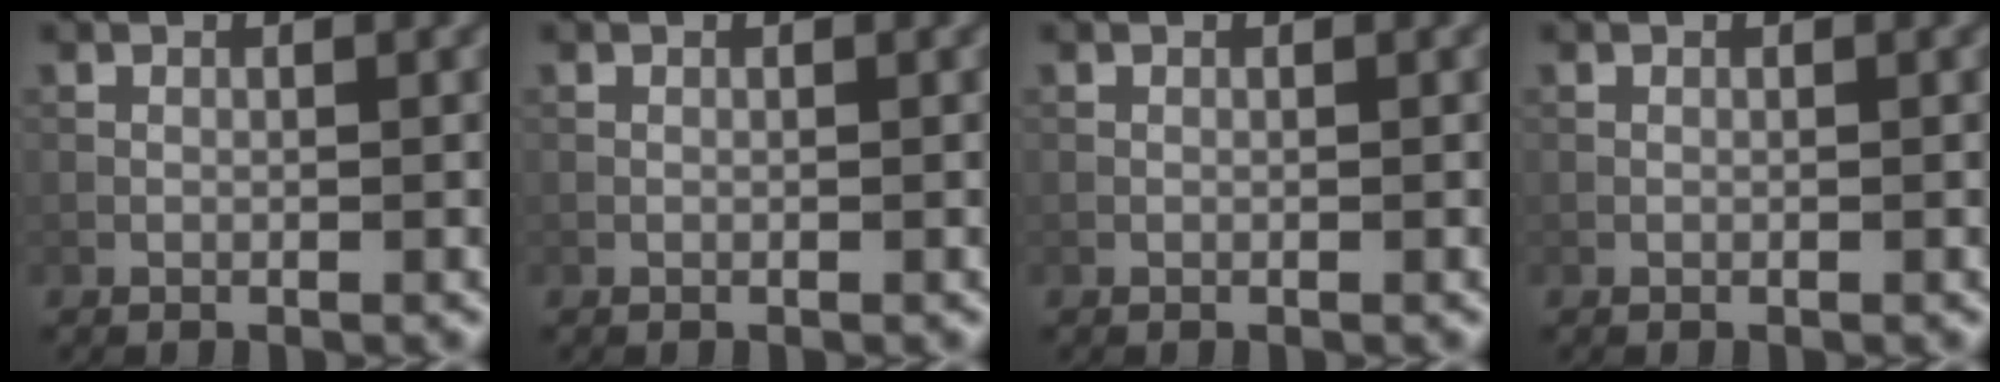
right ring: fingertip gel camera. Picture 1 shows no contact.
{"total": 0.0}
{"total": 0.0}
{"total": 0.0}